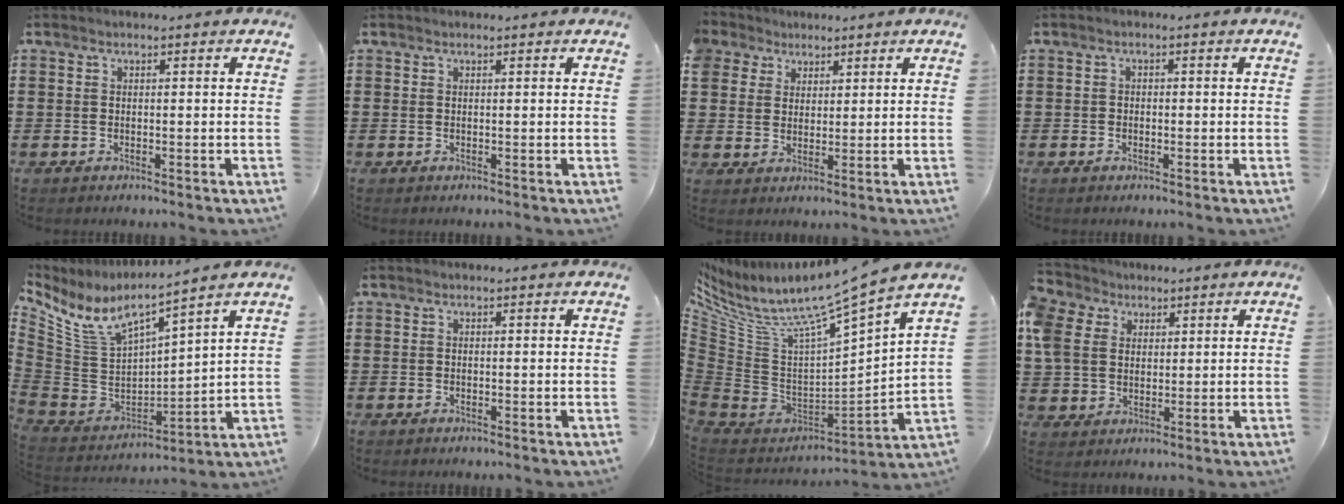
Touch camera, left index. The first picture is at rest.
{"total": 0.0}
{"total": 4.2, "force": [2.4, 3.4, 0.1], "torque": [-0.025, 0.014, 0.044]}
{"total": 0.9, "force": [-0.3, 0.8, 0.2], "torque": [-0.008, 0.002, -0.007]}
{"total": 7.9, "force": [6.0, 2.1, 4.6], "torque": [-0.120, -0.045, 0.103]}
{"total": 0.0}
{"total": 9.1, "force": [7.3, 0.5, 5.5], "torque": [-0.128, -0.067, 0.112]}
{"total": 7.0, "force": [2.8, 6.0, 2.4], "torque": [-0.091, 0.018, 0.051]}